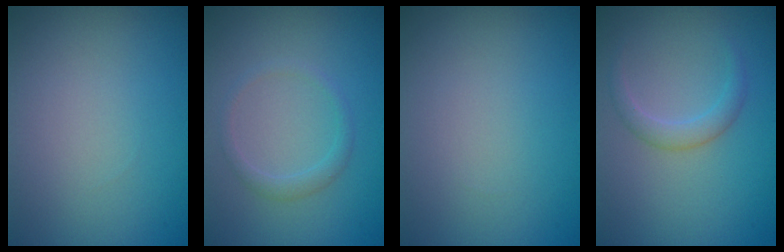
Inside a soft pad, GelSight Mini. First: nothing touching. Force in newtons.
{"total": 1.3, "press": 1.3, "slide": 0.2}
{"total": 0.0}
{"total": 1.7, "press": 1.7, "slide": 0.1}